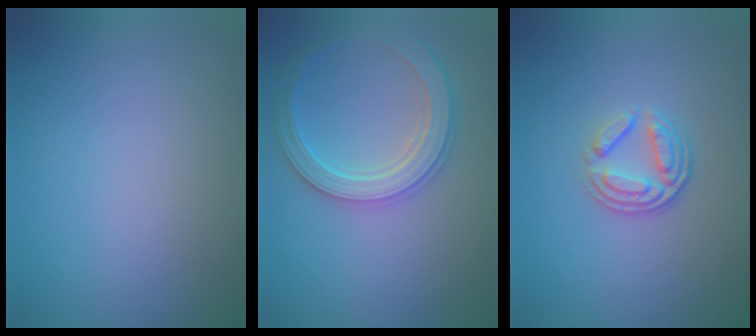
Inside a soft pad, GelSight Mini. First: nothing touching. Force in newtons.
{"total": 4.1, "press": 4.0, "slide": 1.1}
{"total": 3.6, "press": 2.6, "slide": 2.6}